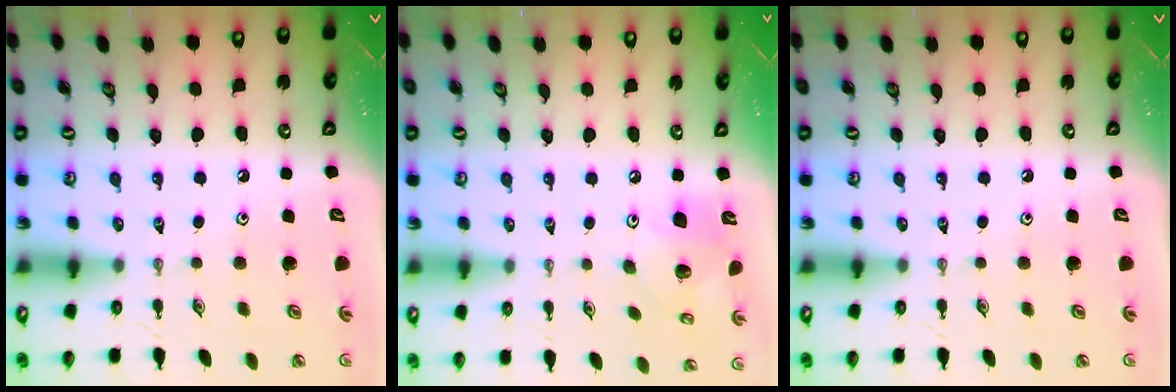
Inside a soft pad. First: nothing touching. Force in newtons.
{"total": 12.4, "press": 12.2, "slide": 2.1}
{"total": 0.0}